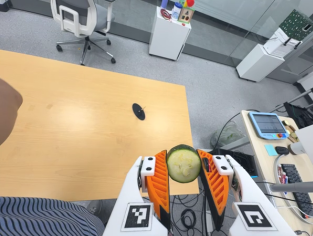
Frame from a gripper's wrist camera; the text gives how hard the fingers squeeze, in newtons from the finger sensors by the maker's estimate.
{"total": 11.3, "left": 12.0, "right": 10.7}